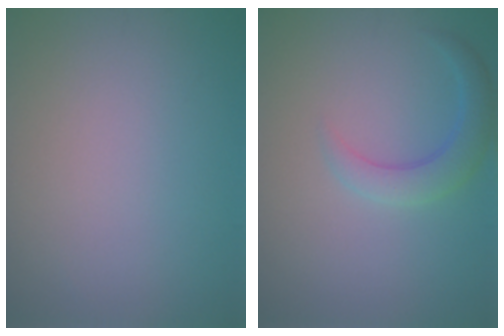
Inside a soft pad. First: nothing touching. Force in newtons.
{"total": 2.8, "press": 2.8, "slide": 0.4}